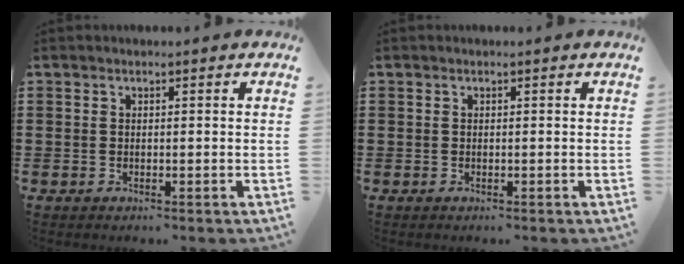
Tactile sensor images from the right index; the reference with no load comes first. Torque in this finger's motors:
{"motor_torque": [0.00, 0.00, 0.00, 0.00]}